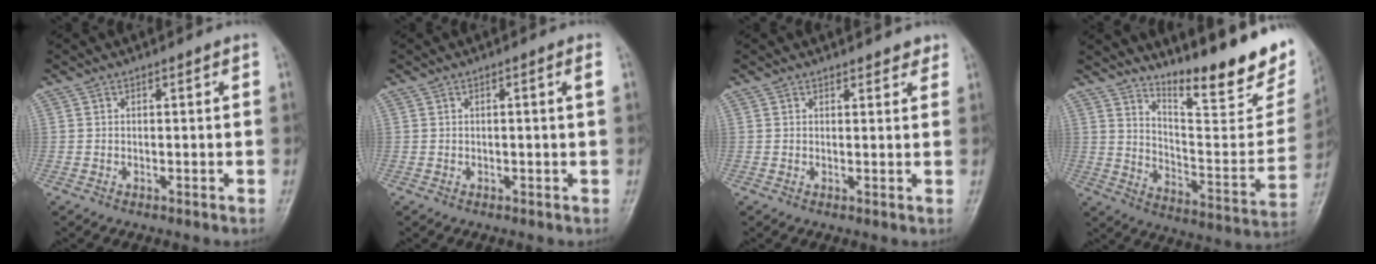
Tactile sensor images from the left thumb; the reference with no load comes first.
{"total": 1.5, "force": [0.1, -0.1, 1.5], "torque": [-0.032, 0.007, 0.005]}
{"total": 1.8, "force": [1.6, 0.8, 0.5], "torque": [0.007, -0.008, 0.015]}
{"total": 22.7, "force": [17.1, 5.3, 13.9], "torque": [-0.169, -0.117, 0.249]}